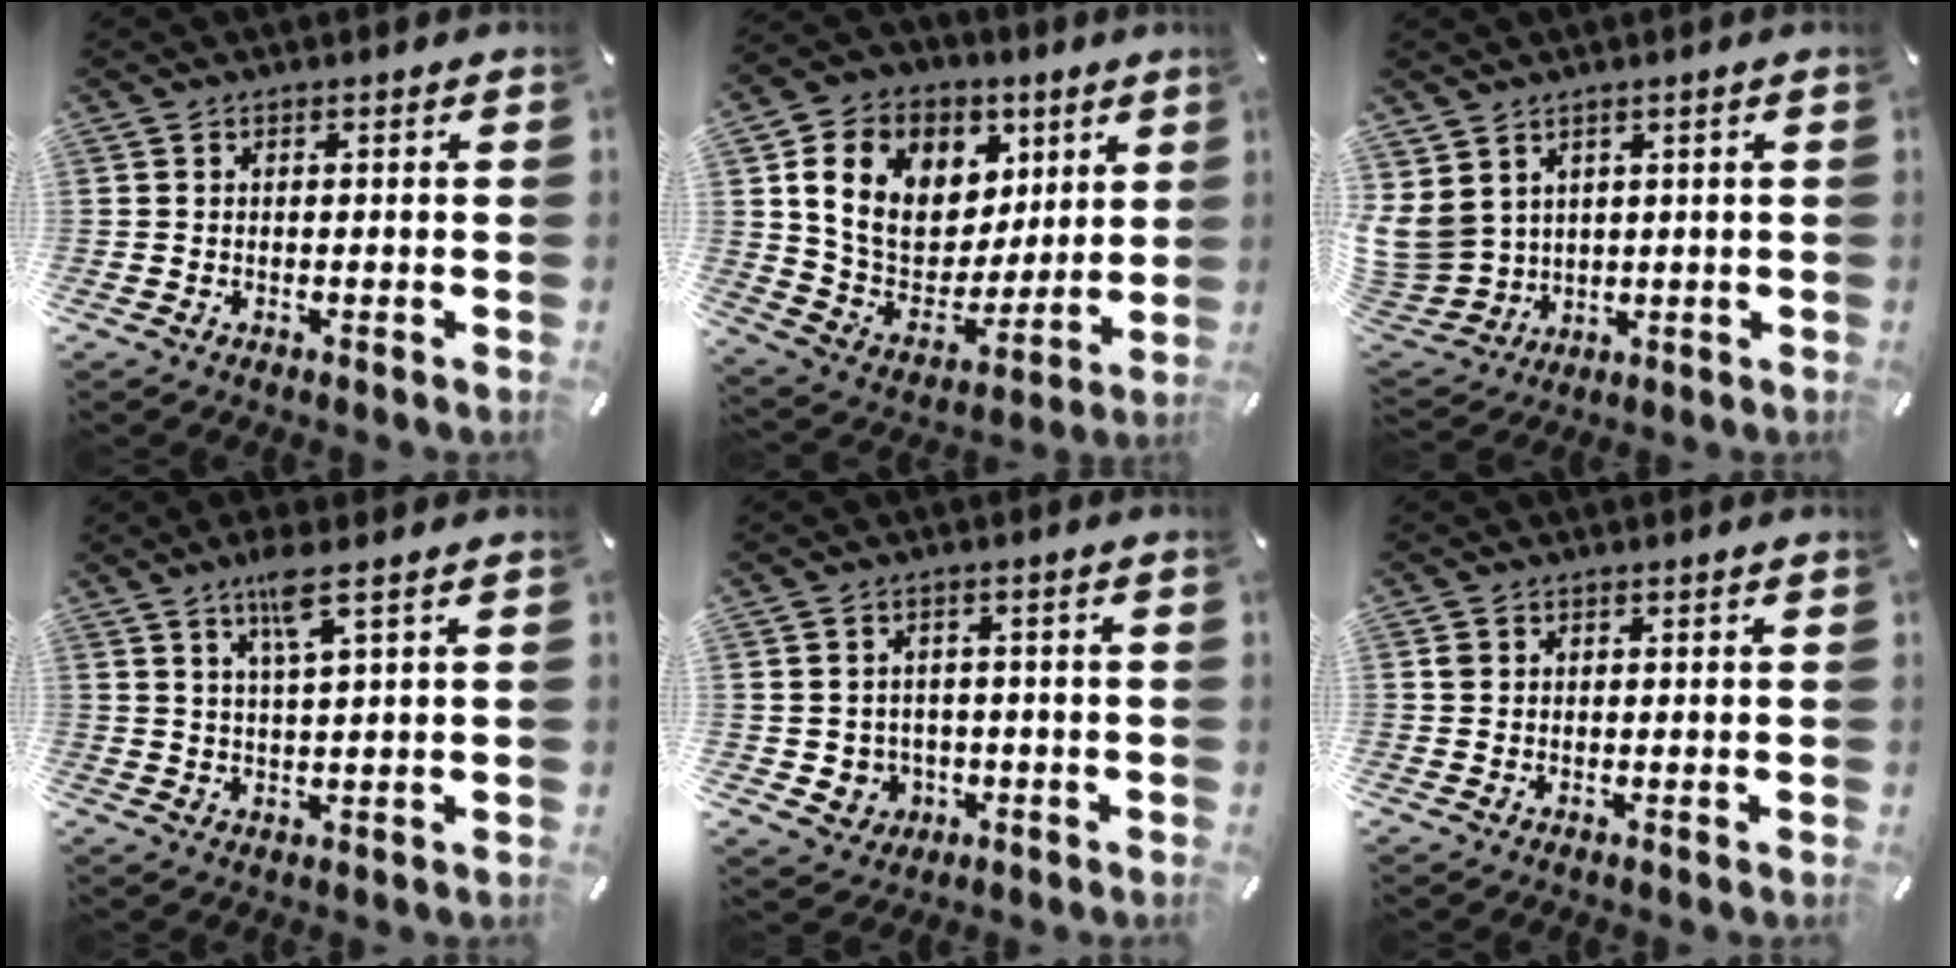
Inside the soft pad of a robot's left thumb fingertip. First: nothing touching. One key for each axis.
{"total": 16.6, "fx": 6.6, "fy": 13.2, "fz": 7.7, "tx": -0.127, "ty": -0.026, "tz": 0.130}
{"total": 9.0, "fx": 3.6, "fy": 8.0, "fz": 2.2, "tx": -0.093, "ty": -0.028, "tz": 0.073}
{"total": 6.4, "fx": 3.9, "fy": 0.6, "fz": 5.0, "tx": -0.100, "ty": 0.000, "tz": 0.064}
{"total": 5.2, "fx": -0.3, "fy": 5.2, "fz": 0.8, "tx": -0.014, "ty": -0.003, "tz": -0.006}
{"total": 1.2, "fx": 0.4, "fy": 1.1, "fz": 0.3, "tx": 0.002, "ty": 0.002, "tz": 0.005}